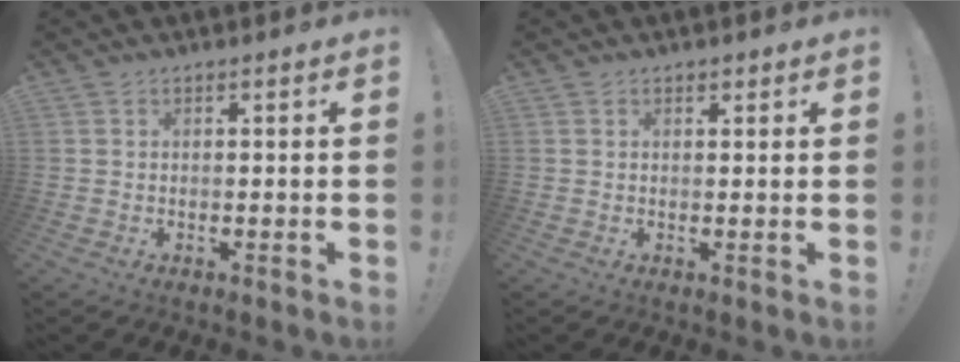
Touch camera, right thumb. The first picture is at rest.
{"total": 0.7, "force": [0.5, 0.5, 0.1], "torque": [-0.002, 0.000, 0.010]}